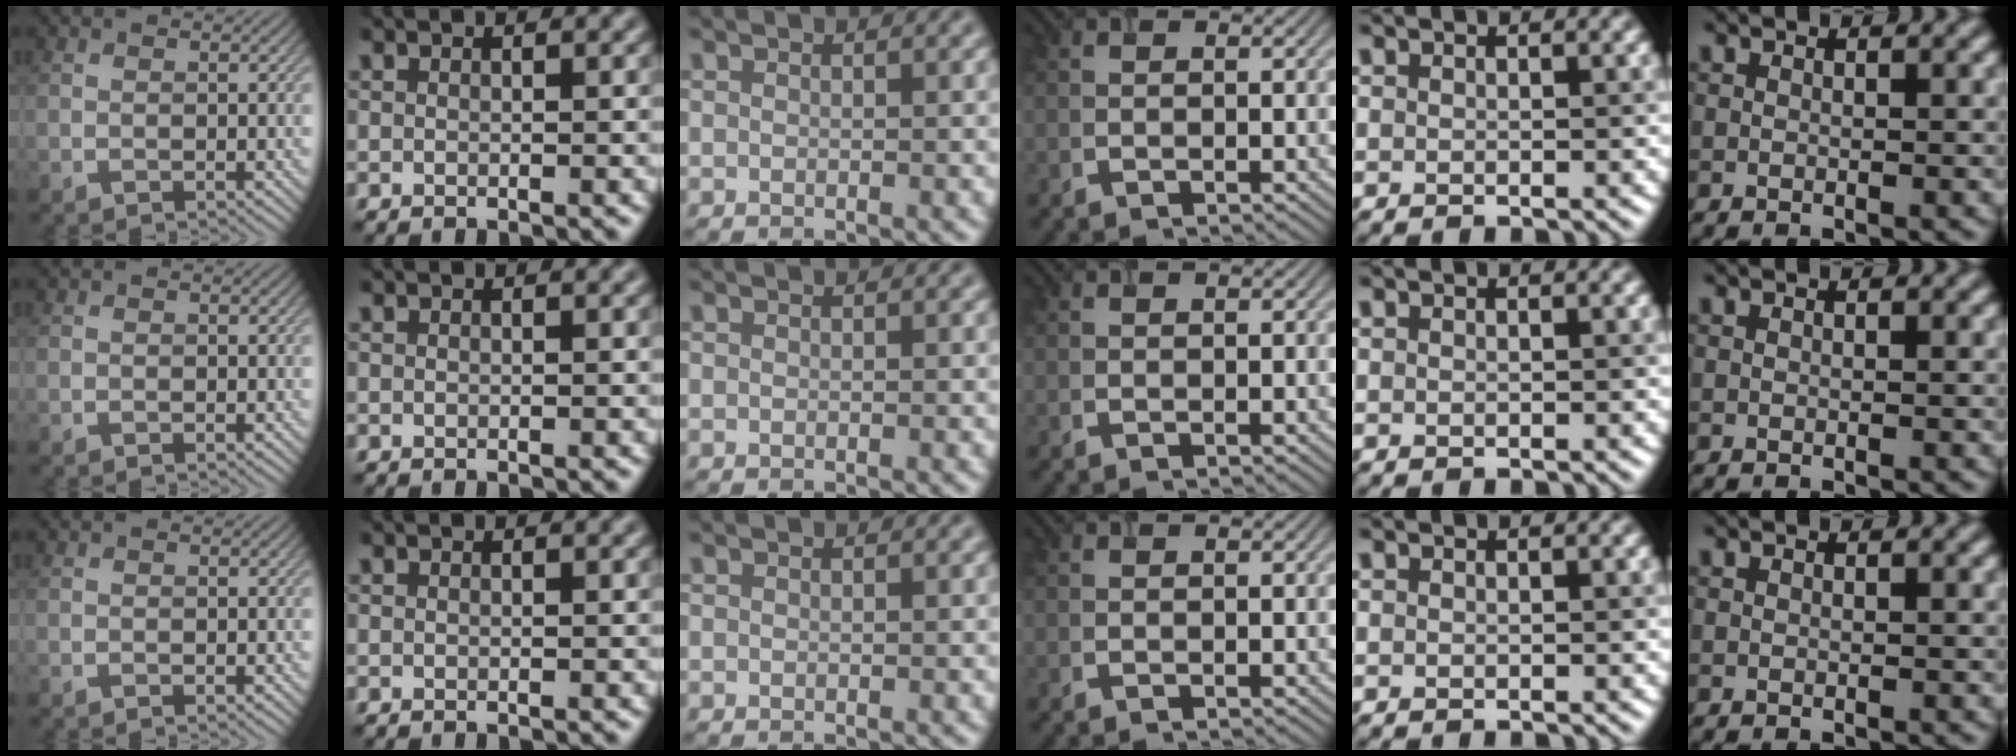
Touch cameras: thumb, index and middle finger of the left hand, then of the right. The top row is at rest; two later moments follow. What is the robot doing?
{"motion": "close", "object": "airpods case & airpods"}